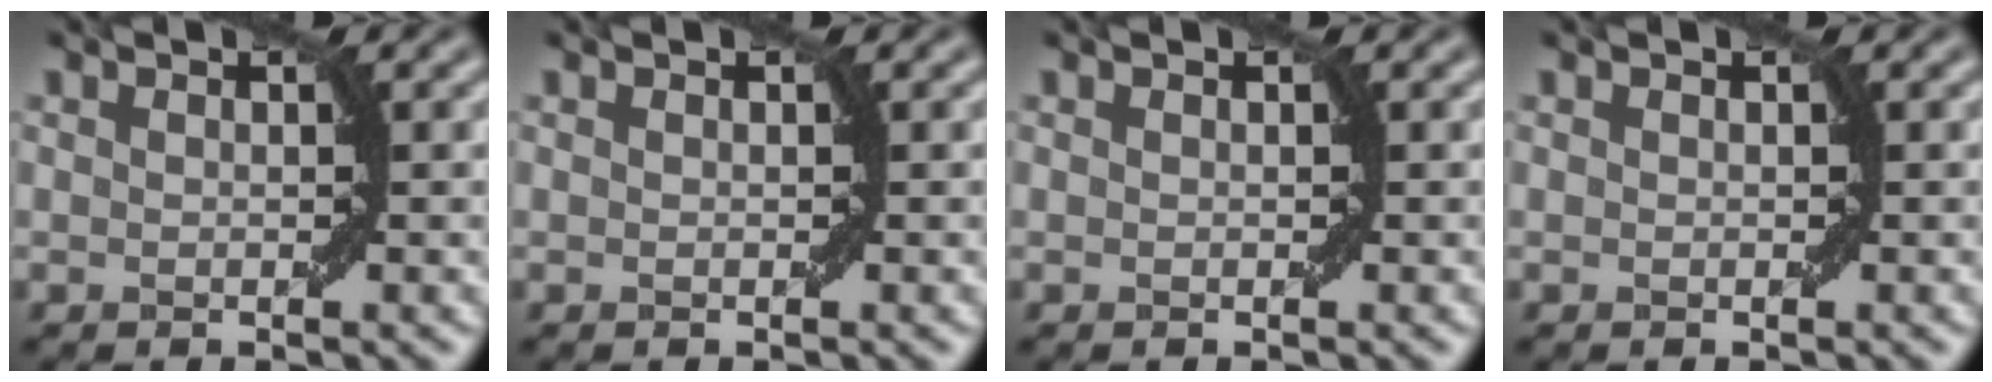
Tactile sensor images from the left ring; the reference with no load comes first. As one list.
[{"total": 0.0}, {"total": 0.0}, {"total": 0.0}]